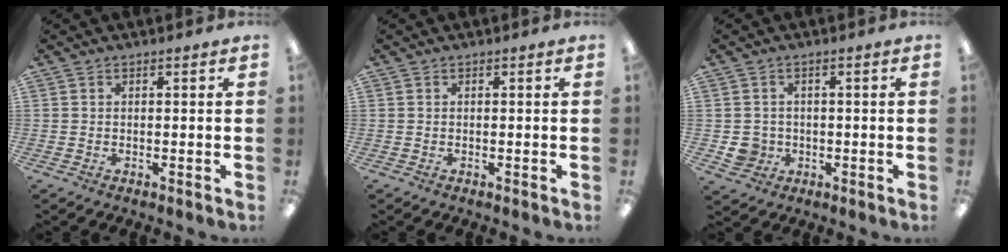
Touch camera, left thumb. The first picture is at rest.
{"total": 0.0}
{"total": 4.0, "force": [-0.6, 3.8, 0.9], "torque": [-0.012, 0.005, -0.010]}